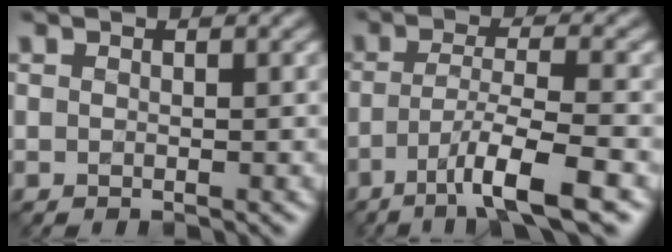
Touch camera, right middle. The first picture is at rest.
{"total": 6.6, "force": [-3.5, 1.0, 5.5], "torque": [-0.084, 0.009, -0.063]}